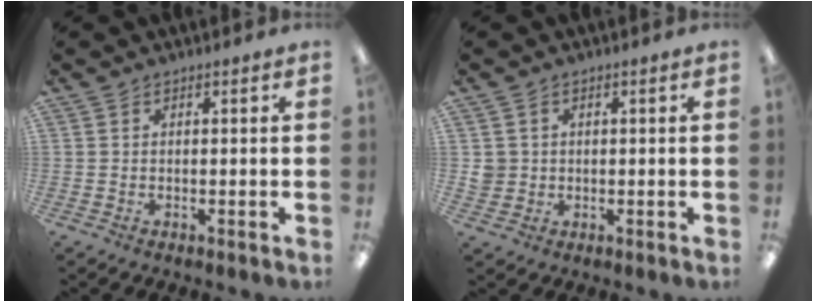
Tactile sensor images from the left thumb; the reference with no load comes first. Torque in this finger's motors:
{"motor_torque": [-0.02, 0.02, 0.13, -0.25, 0.00]}